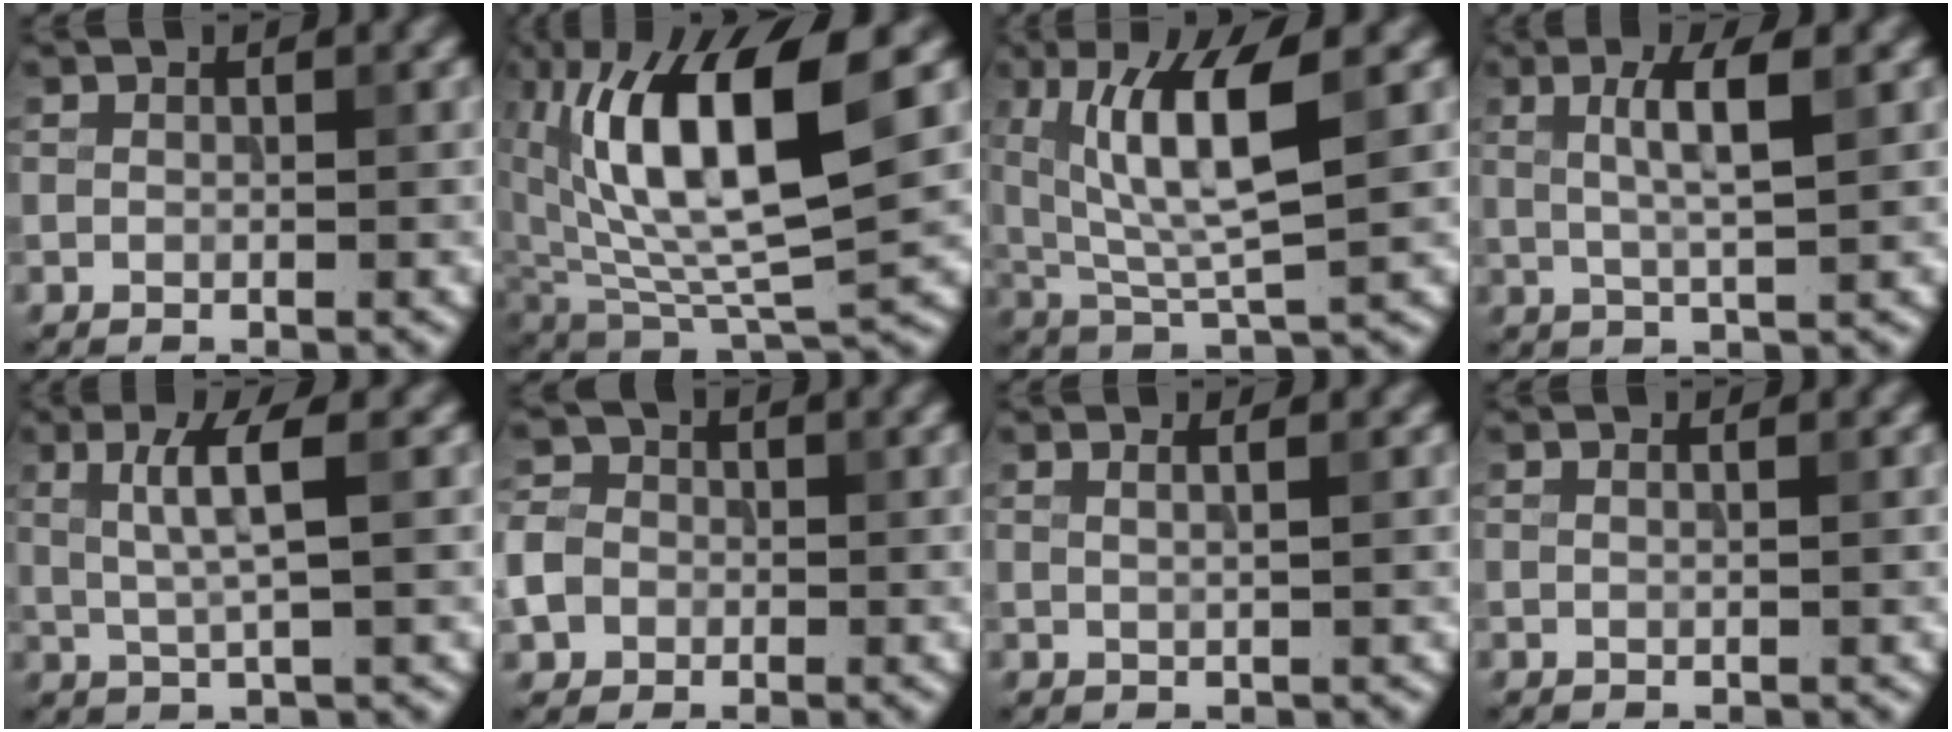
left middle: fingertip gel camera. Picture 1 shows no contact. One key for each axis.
{"total": 12.6, "fx": 3.2, "fy": 4.8, "fz": 11.2, "tx": -0.195, "ty": 0.003, "tz": 0.054}
{"total": 8.1, "fx": 2.5, "fy": 2.0, "fz": 7.5, "tx": -0.137, "ty": -0.006, "tz": 0.048}
{"total": 4.1, "fx": 1.1, "fy": 0.8, "fz": 3.9, "tx": -0.069, "ty": 0.003, "tz": 0.020}
{"total": 3.9, "fx": 1.0, "fy": 0.6, "fz": 3.7, "tx": -0.073, "ty": -0.002, "tz": 0.022}
{"total": 5.1, "fx": -1.5, "fy": 4.4, "fz": 2.2, "tx": -0.044, "ty": -0.003, "tz": -0.044}
{"total": 2.3, "fx": 1.1, "fy": 1.1, "fz": 1.7, "tx": 0.000, "ty": 0.002, "tz": -0.011}
{"total": 0.9, "fx": 0.5, "fy": 0.4, "fz": 0.7, "tx": -0.002, "ty": -0.004, "tz": -0.004}